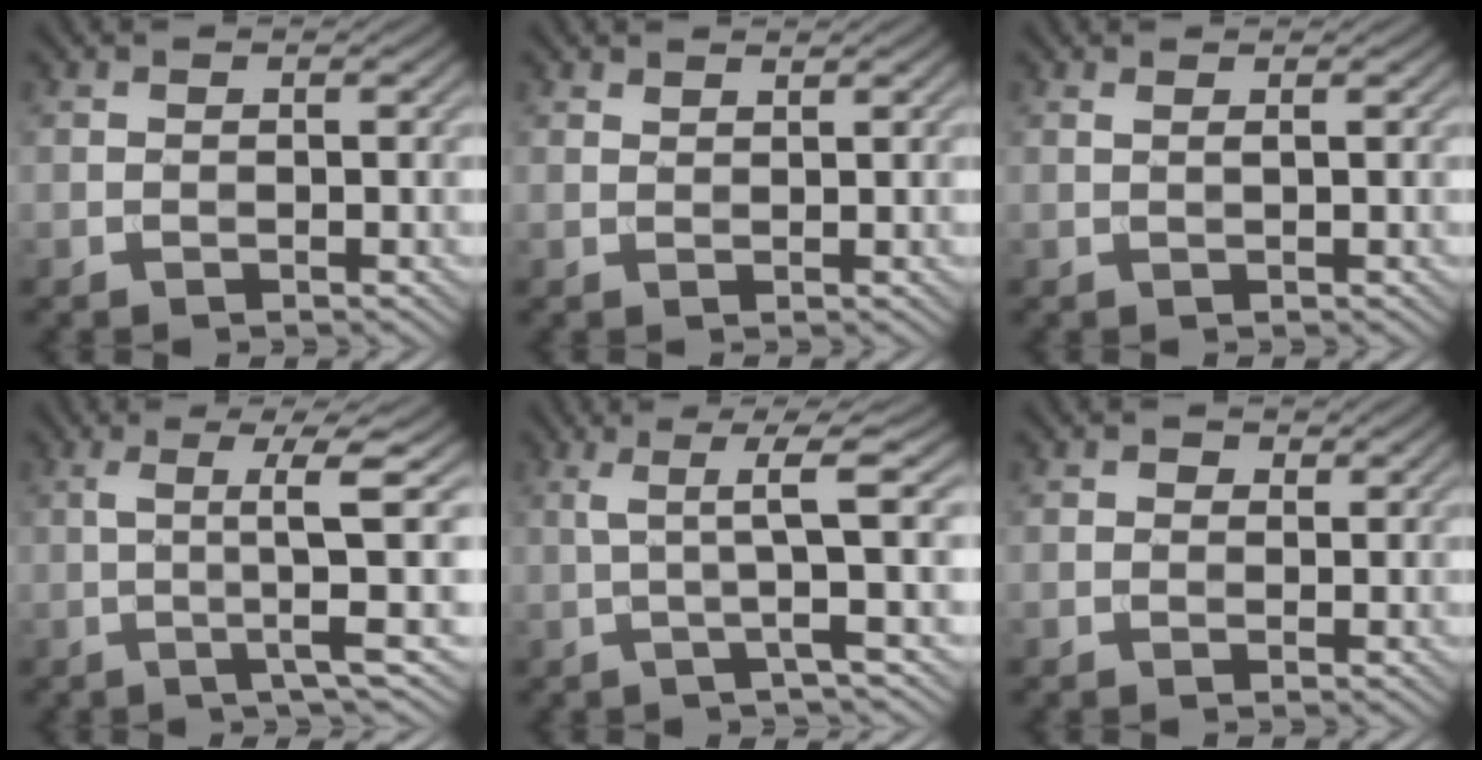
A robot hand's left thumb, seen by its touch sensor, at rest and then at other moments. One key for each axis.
{"total": 0.9, "fx": 0.9, "fy": 0.1, "fz": 0.3, "tx": -0.010, "ty": 0.000, "tz": 0.019}
{"total": 0.7, "fx": 0.4, "fy": -0.1, "fz": 0.6, "tx": -0.015, "ty": 0.004, "tz": 0.006}
{"total": 6.4, "fx": -0.2, "fy": 0.1, "fz": 6.4, "tx": -0.119, "ty": 0.009, "tz": -0.009}
{"total": 5.3, "fx": 0.5, "fy": 0.2, "fz": 5.3, "tx": -0.095, "ty": 0.014, "tz": 0.002}
{"total": 1.0, "fx": 0.4, "fy": 0.8, "fz": 0.3, "tx": -0.003, "ty": -0.001, "tz": 0.003}